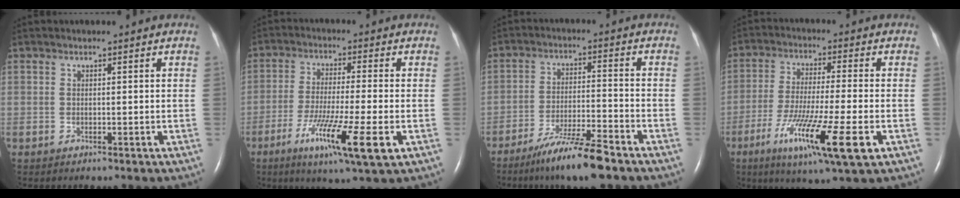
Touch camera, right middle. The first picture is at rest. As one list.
[{"total": 11.8, "force": [-5.0, 0.2, 10.7], "torque": [-0.196, -0.035, -0.082]}, {"total": 9.5, "force": [-7.2, 0.1, 6.2], "torque": [-0.115, -0.029, -0.128]}, {"total": 13.5, "force": [-5.7, 0.4, 12.2], "torque": [-0.231, -0.037, -0.093]}]